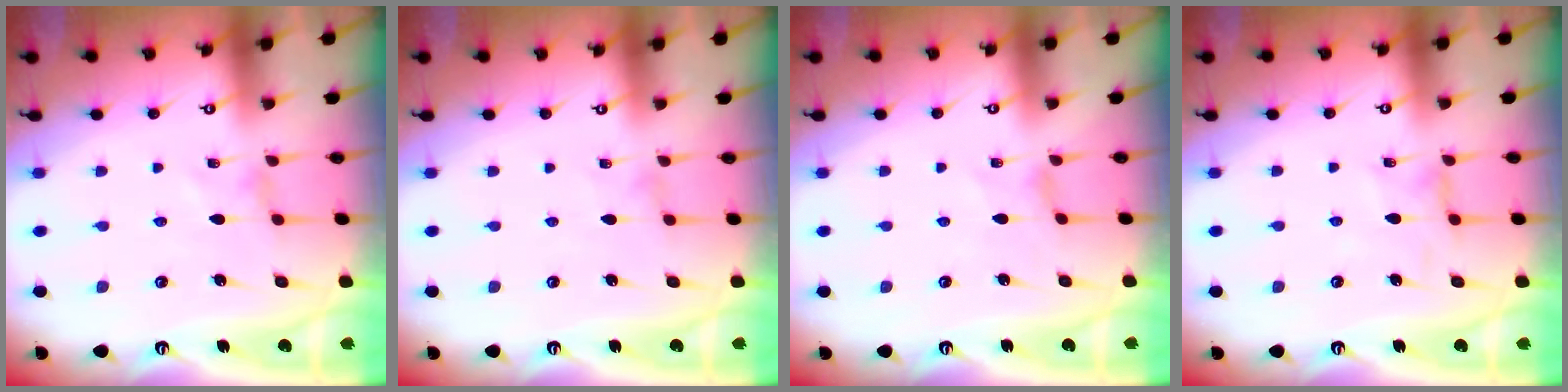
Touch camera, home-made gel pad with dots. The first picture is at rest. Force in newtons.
{"total": 0.0}
{"total": 0.0}
{"total": 1.7, "press": 1.7, "slide": 0.5}